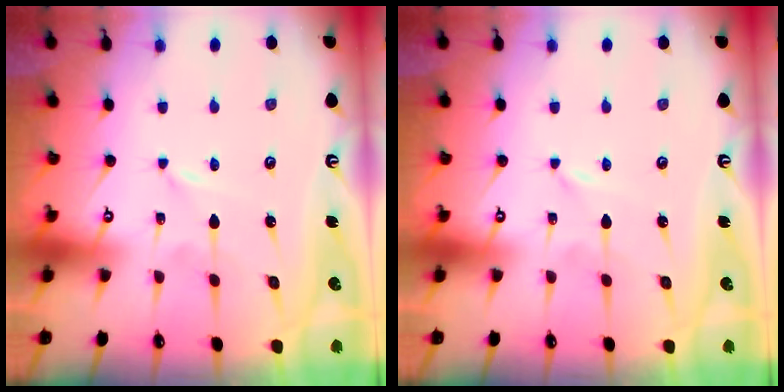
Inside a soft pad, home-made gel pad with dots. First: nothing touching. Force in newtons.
{"total": 0.0}